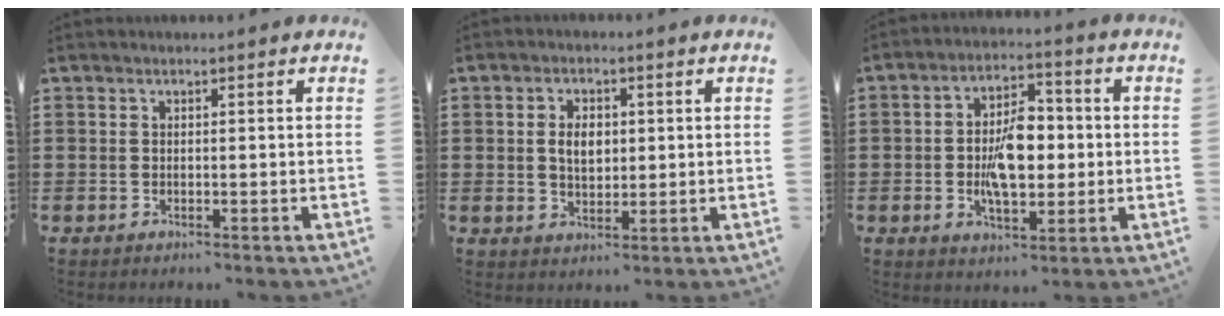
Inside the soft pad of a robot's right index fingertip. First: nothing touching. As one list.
[{"total": 4.0, "force": [0.3, 2.5, 3.1], "torque": [-0.058, 0.009, 0.002]}, {"total": 8.8, "force": [-0.6, 4.7, 7.5], "torque": [-0.132, 0.005, -0.017]}]